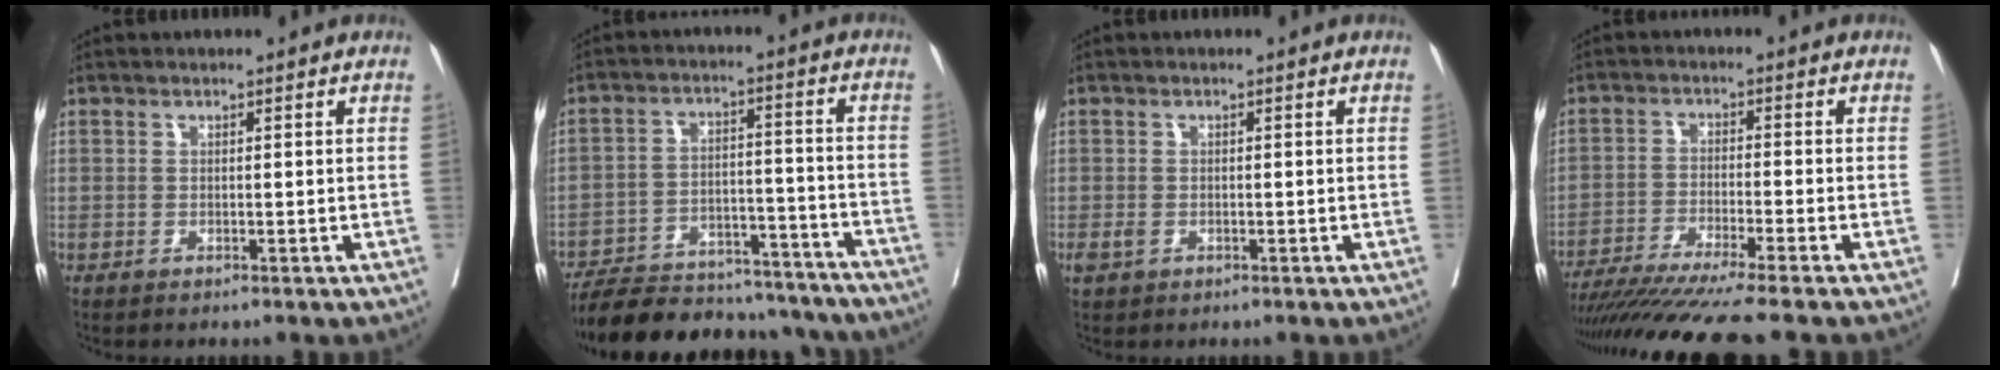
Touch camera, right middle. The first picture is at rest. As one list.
[{"total": 23.9, "force": [-21.6, 6.3, 8.0], "torque": [-0.133, -0.002, -0.303]}, {"total": 1.4, "force": [-0.6, 1.0, 0.9], "torque": [-0.019, 0.000, -0.007]}, {"total": 13.8, "force": [-11.8, -1.9, 6.9], "torque": [-0.091, -0.038, -0.186]}]